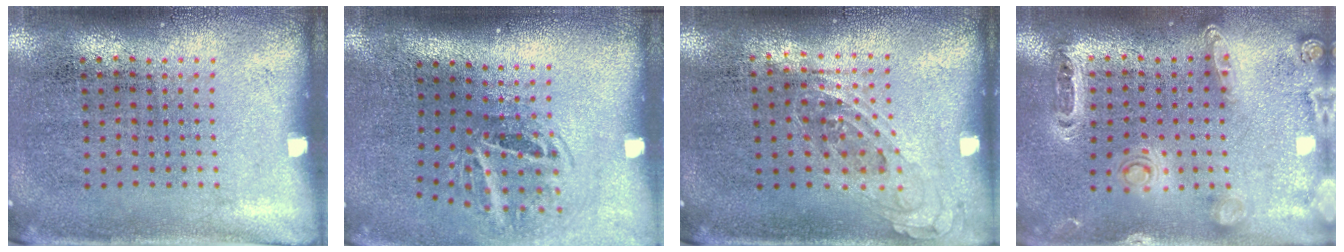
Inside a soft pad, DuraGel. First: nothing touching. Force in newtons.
{"total": 1.9, "press": 1.3, "slide": 1.4}
{"total": 0.8, "press": 0.7, "slide": 0.3}
{"total": 1.4, "press": 1.4, "slide": 0.3}